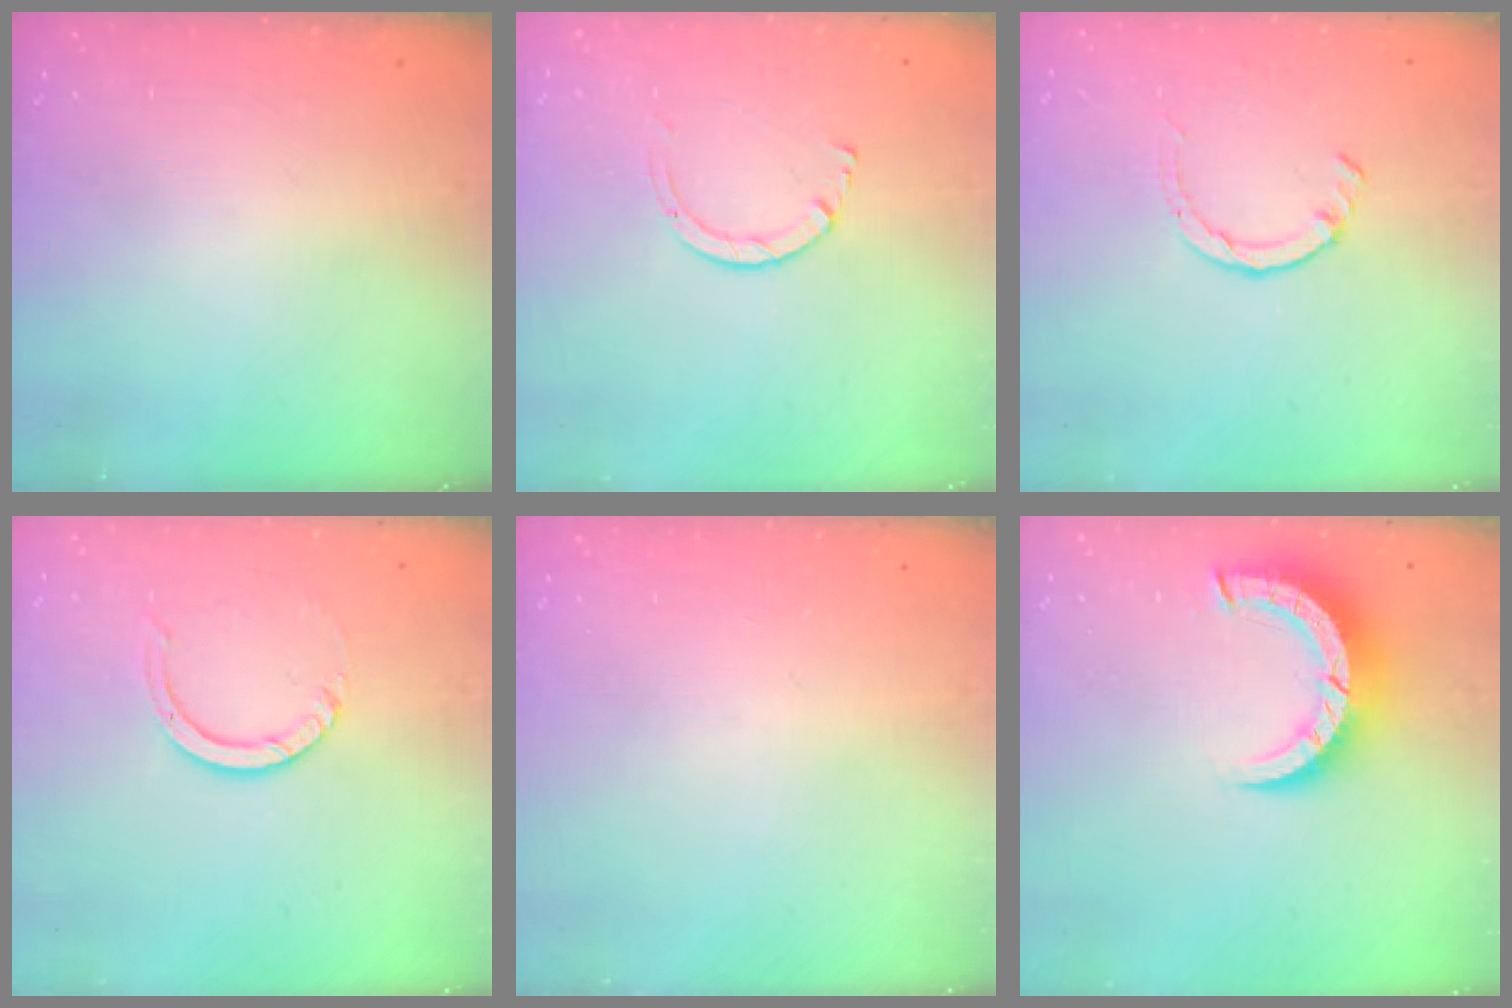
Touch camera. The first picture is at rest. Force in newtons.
{"total": 2.9, "press": 2.9, "slide": 0.2}
{"total": 1.4, "press": 1.4, "slide": 0.3}
{"total": 3.6, "press": 3.6, "slide": 0.4}
{"total": 0.0}
{"total": 6.7, "press": 6.7, "slide": 0.7}